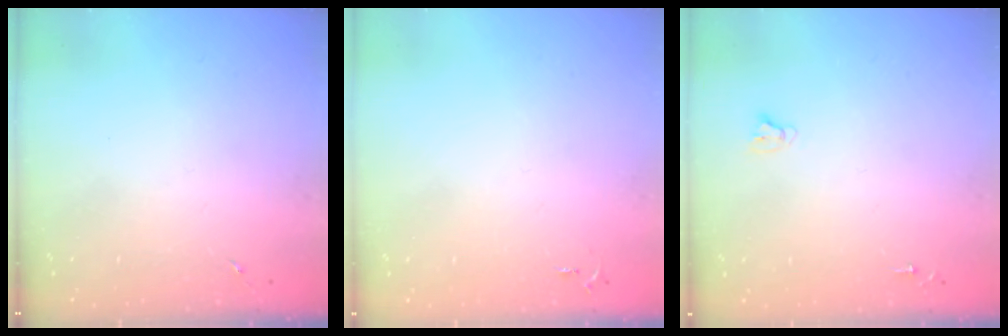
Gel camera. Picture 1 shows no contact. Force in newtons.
{"total": 2.6, "press": 2.6, "slide": 0.4}
{"total": 2.7, "press": 2.7, "slide": 0.2}